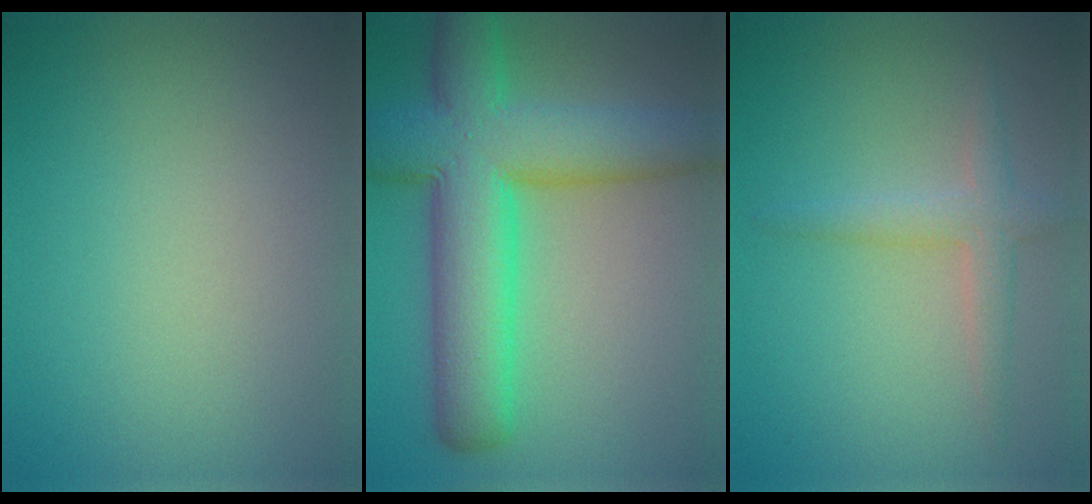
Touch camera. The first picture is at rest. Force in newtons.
{"total": 11.1, "press": 11.1, "slide": 0.3}
{"total": 2.3, "press": 2.3, "slide": 0.1}